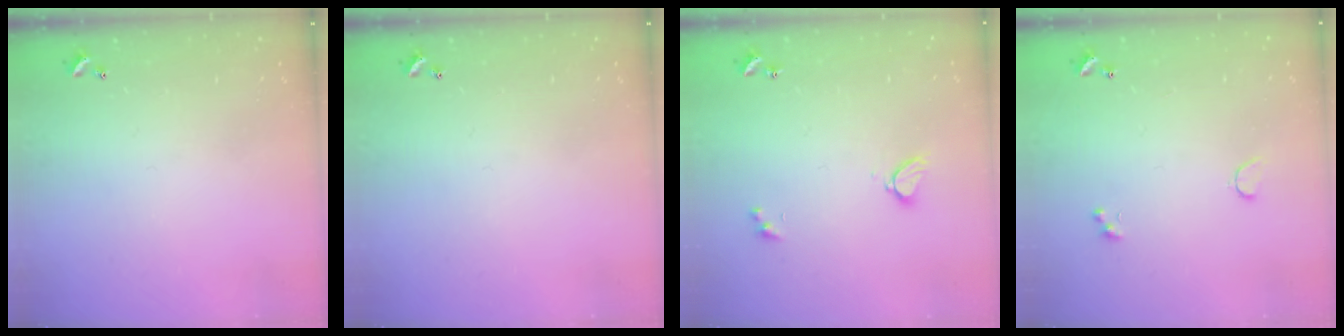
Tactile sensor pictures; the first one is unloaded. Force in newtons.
{"total": 0.0}
{"total": 2.3, "press": 2.3, "slide": 0.3}
{"total": 1.0, "press": 0.9, "slide": 0.5}